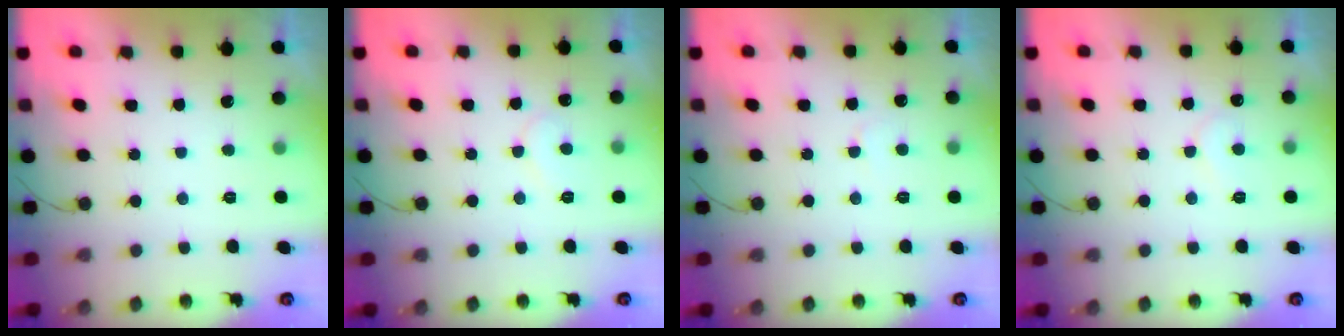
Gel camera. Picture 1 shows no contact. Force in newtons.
{"total": 6.0, "press": 6.0, "slide": 0.6}
{"total": 2.2, "press": 2.2, "slide": 0.2}
{"total": 5.2, "press": 5.1, "slide": 0.4}